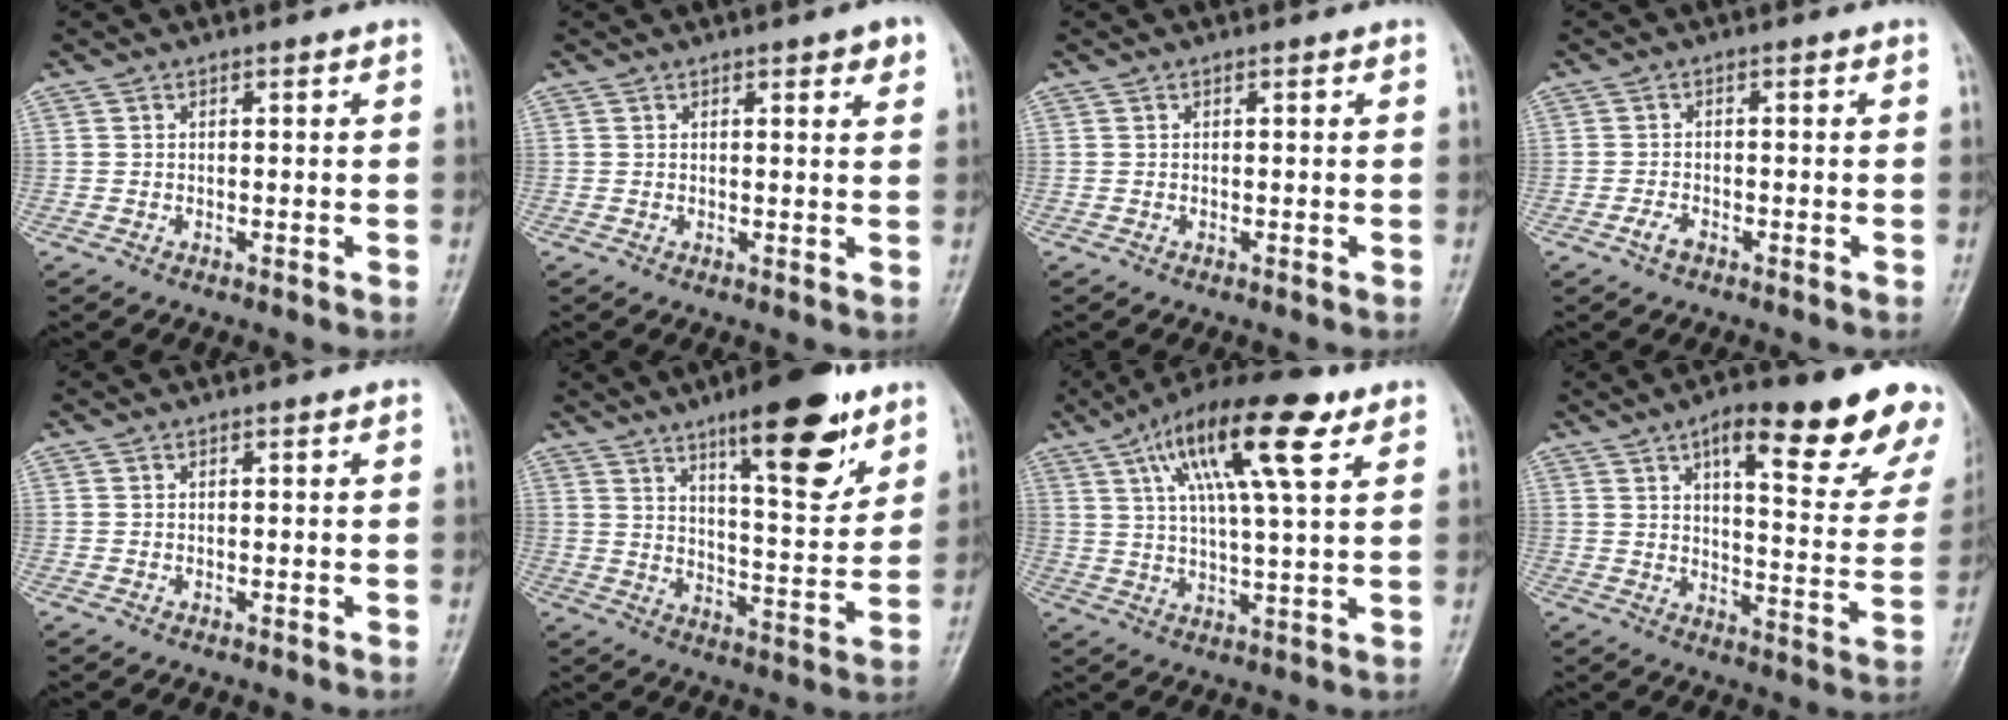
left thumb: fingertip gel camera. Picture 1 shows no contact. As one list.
[{"total": 3.1, "force": [1.8, 0.8, 2.4], "torque": [-0.023, -0.006, 0.020]}, {"total": 0.0}, {"total": 2.1, "force": [-1.3, 1.1, 1.3], "torque": [-0.028, 0.007, -0.025]}, {"total": 0.0}, {"total": 17.2, "force": [10.5, 4.9, 12.7], "torque": [-0.152, -0.061, 0.162]}, {"total": 17.3, "force": [7.9, 4.5, 14.7], "torque": [-0.240, -0.003, 0.130]}, {"total": 21.9, "force": [13.6, 6.1, 16.0], "torque": [-0.169, -0.047, 0.172]}]